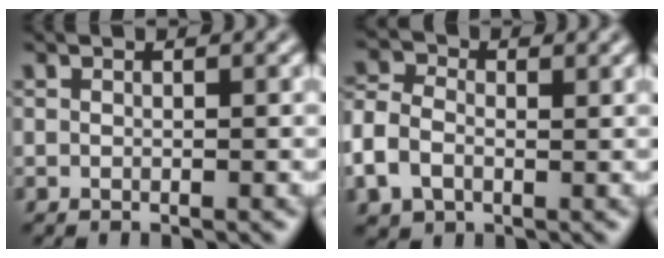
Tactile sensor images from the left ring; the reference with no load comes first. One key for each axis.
{"total": 4.6, "fx": -0.6, "fy": 3.5, "fz": 2.9, "tx": -0.084, "ty": 0.002, "tz": -0.018}